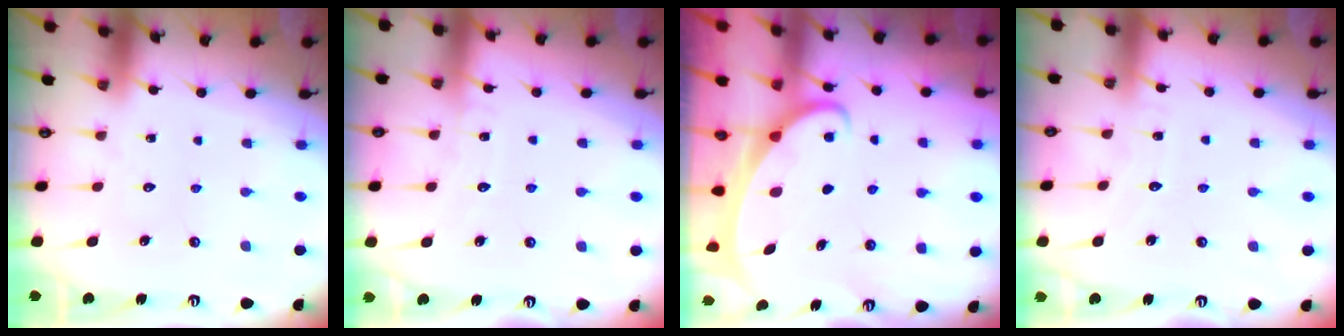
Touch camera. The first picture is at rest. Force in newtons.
{"total": 4.7, "press": 4.6, "slide": 0.4}
{"total": 2.0, "press": 2.0, "slide": 0.4}
{"total": 3.7, "press": 3.7, "slide": 0.4}